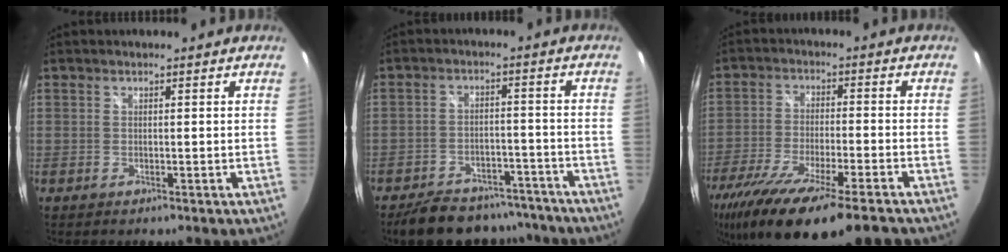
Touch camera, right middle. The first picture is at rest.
{"total": 15.2, "force": [-12.8, 6.2, 5.3], "torque": [-0.118, 0.017, -0.167]}
{"total": 18.7, "force": [-14.0, 2.3, 12.1], "torque": [-0.238, -0.063, -0.239]}